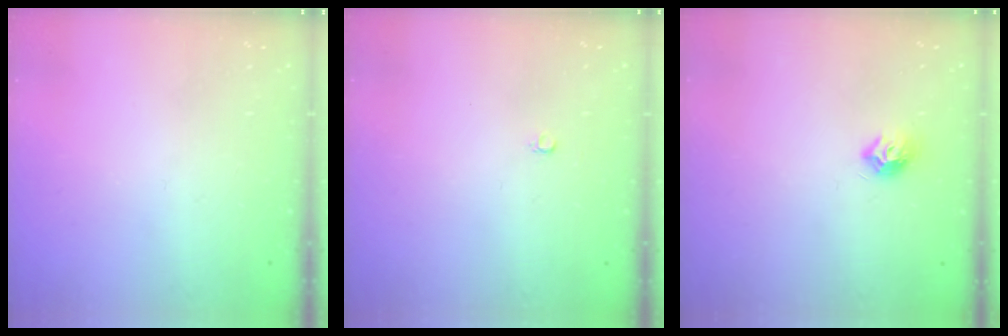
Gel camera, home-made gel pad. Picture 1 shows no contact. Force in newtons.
{"total": 2.4, "press": 2.4, "slide": 0.2}
{"total": 7.9, "press": 7.9, "slide": 0.8}